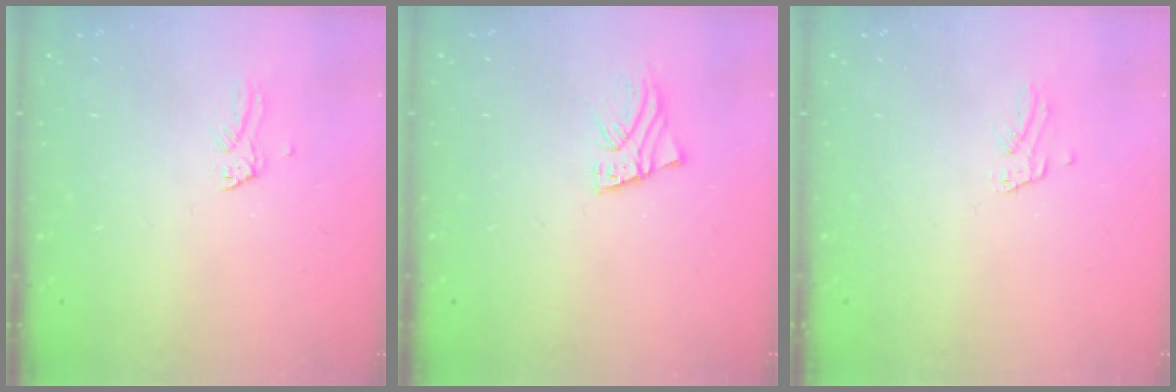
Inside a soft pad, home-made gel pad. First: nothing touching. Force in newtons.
{"total": 2.0, "press": 2.0, "slide": 0.2}
{"total": 1.2, "press": 1.2, "slide": 0.1}